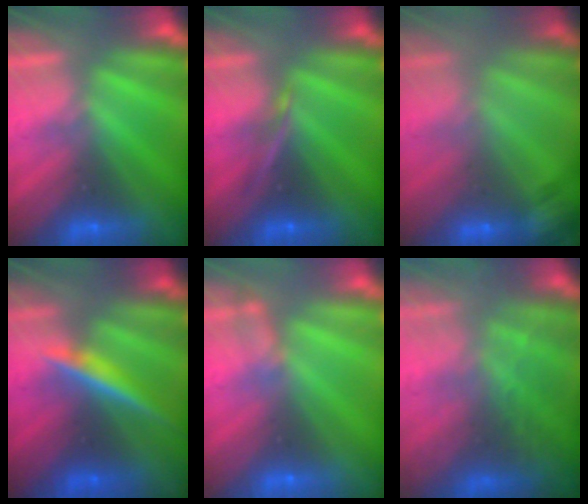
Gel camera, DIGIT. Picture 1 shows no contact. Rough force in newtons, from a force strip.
{"total": 2.1}
{"total": 3.1}
{"total": 3.8}
{"total": 2.2}
{"total": 8.3}